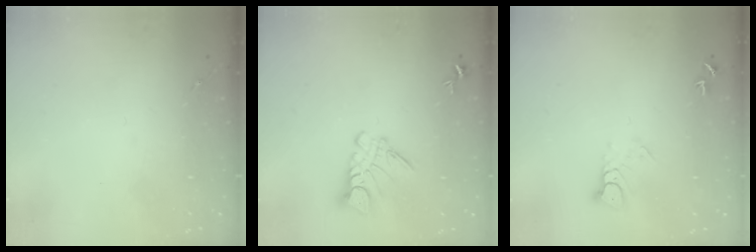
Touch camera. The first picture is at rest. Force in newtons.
{"total": 9.2, "press": 9.2, "slide": 0.9}
{"total": 4.6, "press": 4.5, "slide": 0.5}